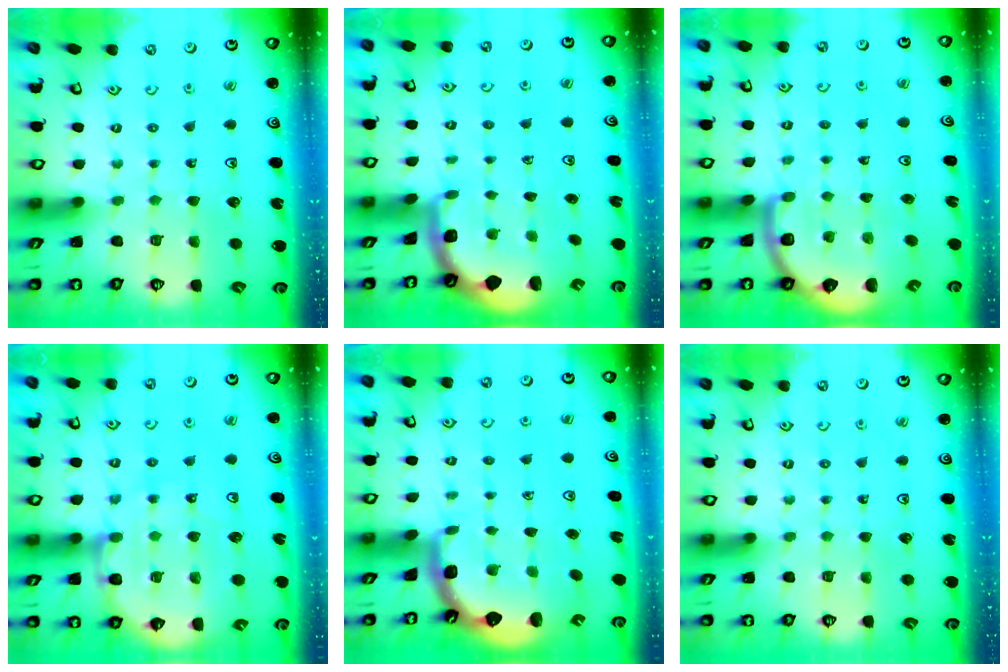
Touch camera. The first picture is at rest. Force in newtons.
{"total": 1.5, "press": 1.5, "slide": 0.2}
{"total": 6.5, "press": 6.1, "slide": 2.4}
{"total": 11.9, "press": 11.5, "slide": 3.2}
{"total": 2.7, "press": 1.4, "slide": 2.3}
{"total": 0.0}